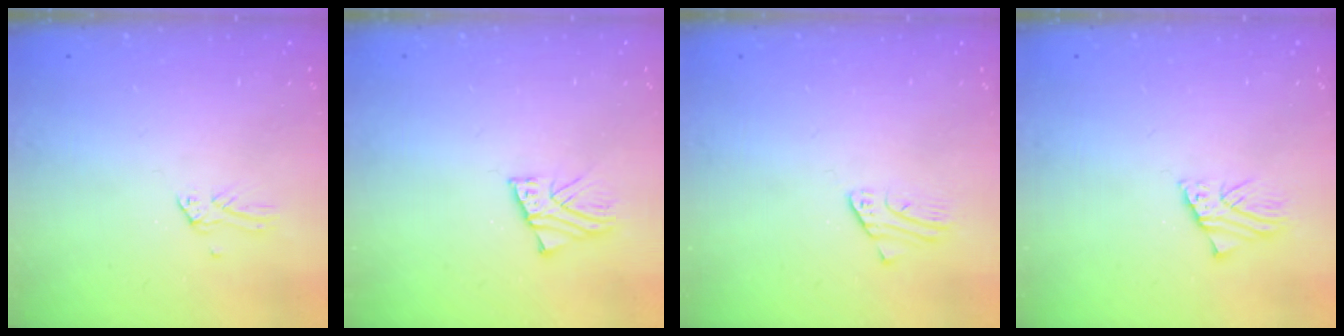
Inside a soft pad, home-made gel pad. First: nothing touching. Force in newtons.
{"total": 2.4, "press": 2.4, "slide": 0.2}
{"total": 1.5, "press": 1.5, "slide": 0.1}
{"total": 2.2, "press": 2.2, "slide": 0.3}